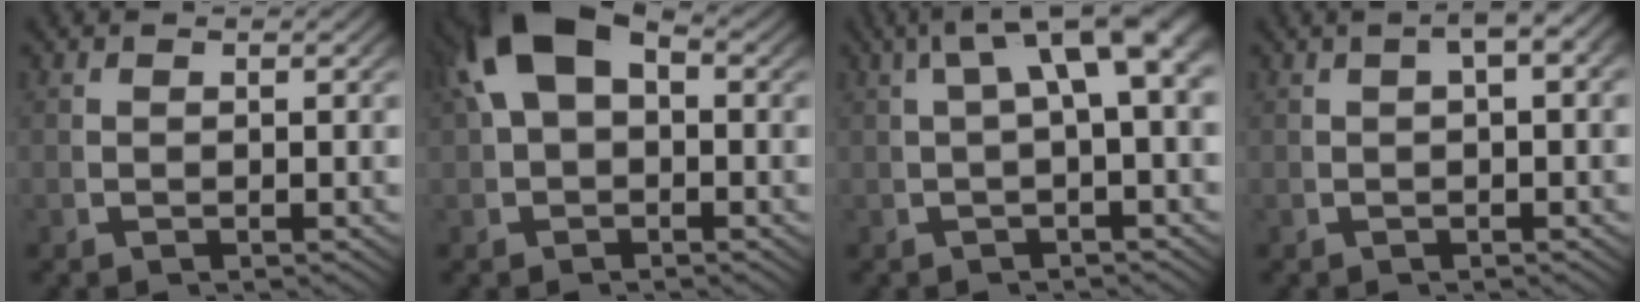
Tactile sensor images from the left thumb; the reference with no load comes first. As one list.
[{"total": 6.1, "force": [1.3, 3.9, 4.5], "torque": [-0.107, -0.003, 0.027]}, {"total": 7.0, "force": [2.5, 2.7, 6.0], "torque": [-0.083, 0.027, 0.028]}, {"total": 2.8, "force": [0.8, 0.9, 2.6], "torque": [-0.035, 0.017, 0.007]}]